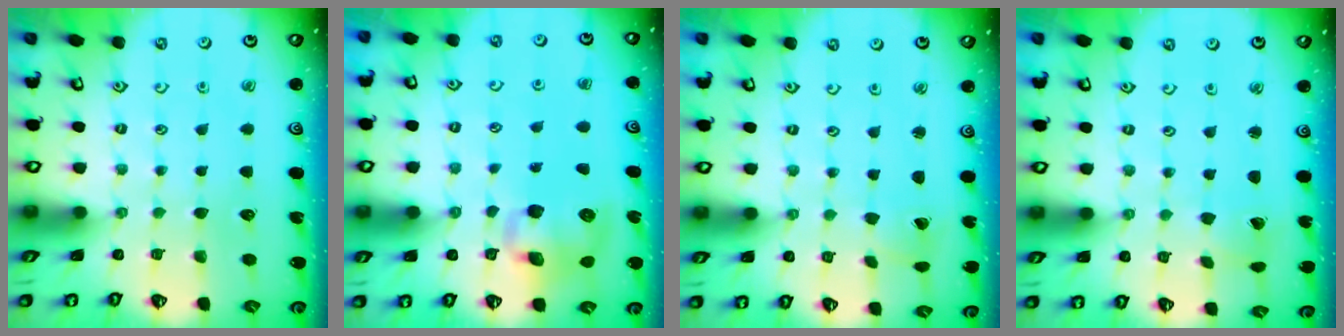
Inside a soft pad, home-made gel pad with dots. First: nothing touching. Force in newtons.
{"total": 9.4, "press": 9.3, "slide": 1.8}
{"total": 1.8, "press": 1.8, "slide": 0.1}
{"total": 2.4, "press": 2.4, "slide": 0.3}